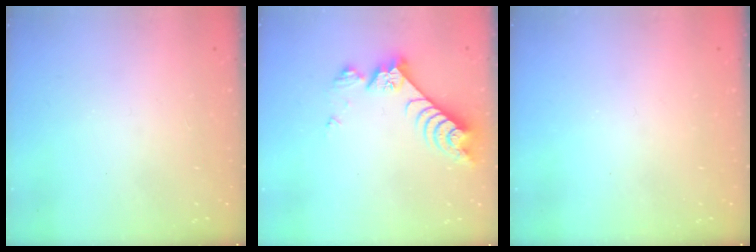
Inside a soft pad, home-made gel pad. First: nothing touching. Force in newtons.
{"total": 8.6, "press": 8.6, "slide": 0.2}
{"total": 0.0}